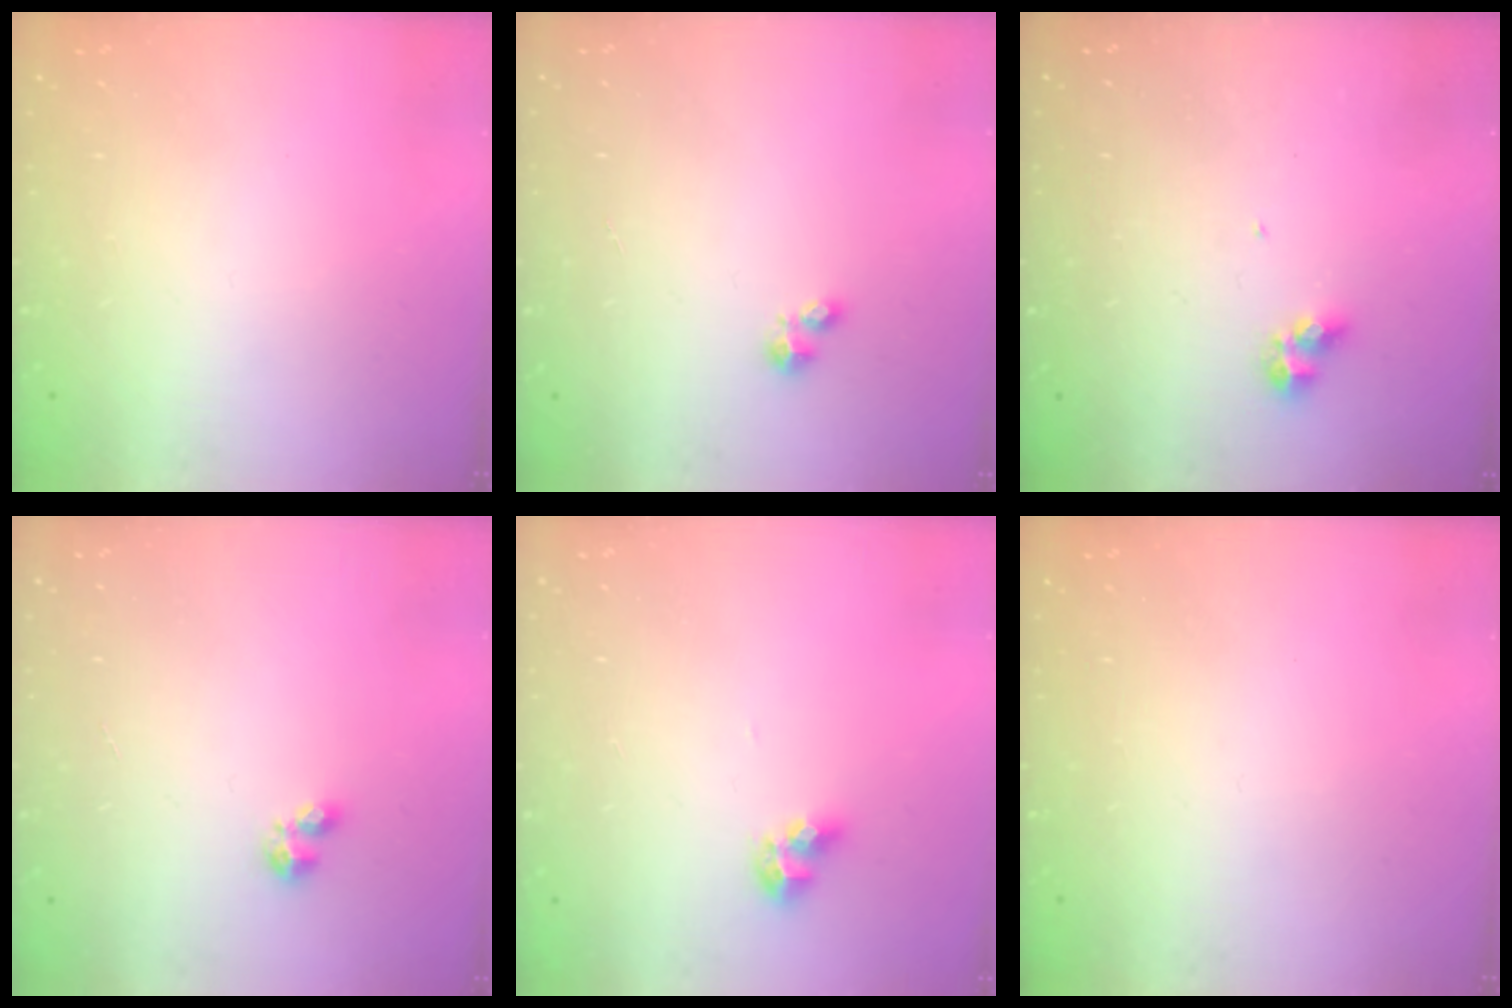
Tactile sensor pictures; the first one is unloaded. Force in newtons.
{"total": 1.9, "press": 1.8, "slide": 0.2}
{"total": 4.7, "press": 4.7, "slide": 0.3}
{"total": 2.8, "press": 2.8, "slide": 0.5}
{"total": 5.4, "press": 5.3, "slide": 1.1}
{"total": 0.0}